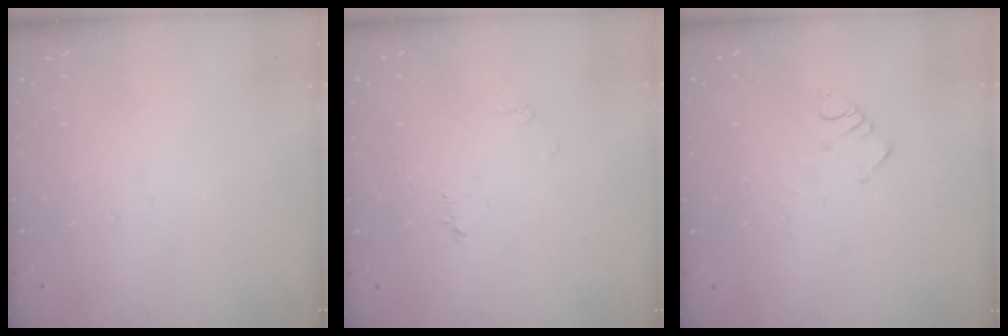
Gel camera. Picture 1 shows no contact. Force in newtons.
{"total": 4.1, "press": 4.0, "slide": 0.4}
{"total": 4.0, "press": 4.0, "slide": 0.4}